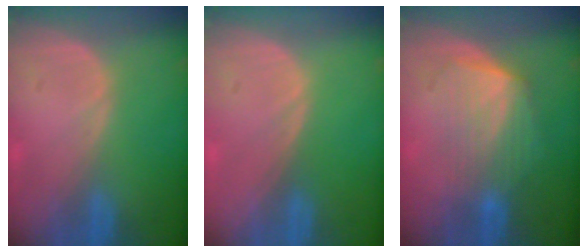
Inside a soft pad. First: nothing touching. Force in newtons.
{"total": 0.0}
{"total": 6.5, "press": 6.1, "slide": 2.1}